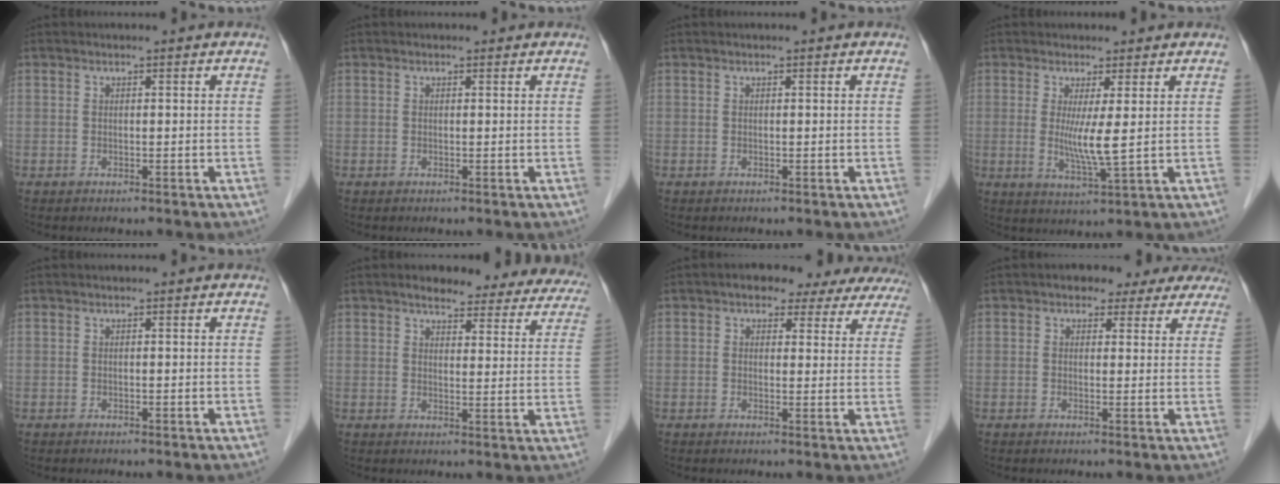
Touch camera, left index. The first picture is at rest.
{"total": 0.0}
{"total": 0.0}
{"total": 5.0, "force": [0.6, -0.3, 4.9], "torque": [-0.100, -0.019, 0.015]}
{"total": 0.0}
{"total": 18.1, "force": [16.0, 5.6, 6.3], "torque": [-0.048, -0.003, 0.166]}
{"total": 11.5, "force": [9.3, 5.2, 4.4], "torque": [-0.027, 0.023, 0.089]}
{"total": 7.0, "force": [5.4, 4.0, 2.1], "torque": [-0.006, 0.017, 0.051]}